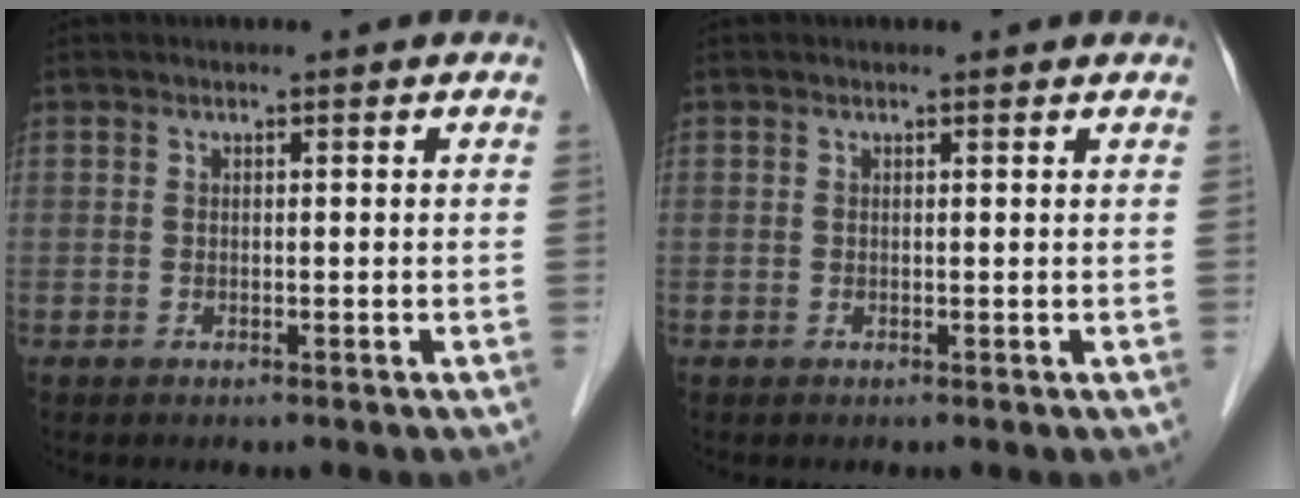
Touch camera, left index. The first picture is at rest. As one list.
[{"total": 1.3, "force": [1.2, 0.4, 0.2], "torque": [-0.015, 0.010, 0.007]}]